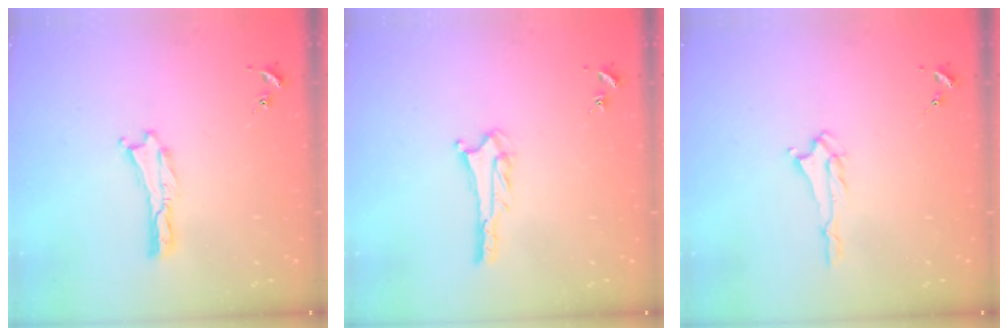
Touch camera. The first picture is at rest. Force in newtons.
{"total": 2.8, "press": 2.8, "slide": 0.2}
{"total": 1.4, "press": 1.3, "slide": 0.2}